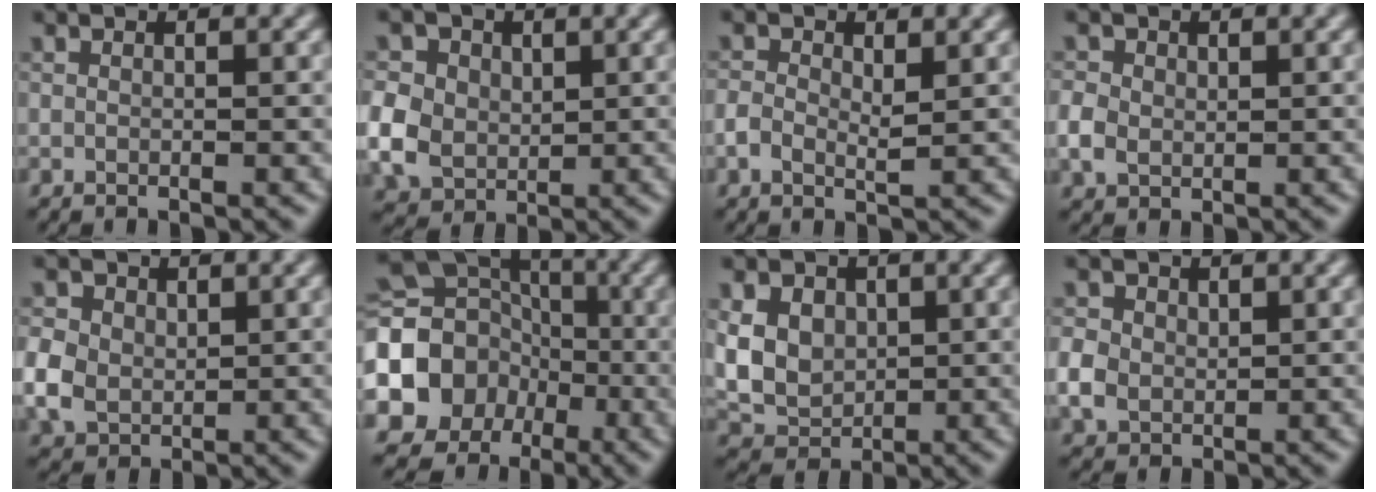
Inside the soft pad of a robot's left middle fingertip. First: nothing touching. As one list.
[{"total": 5.8, "force": [0.6, 5.0, 3.0], "torque": [-0.076, 0.012, 0.001]}, {"total": 2.1, "force": [0.0, 1.2, 1.7], "torque": [-0.038, 0.000, -0.003]}, {"total": 2.3, "force": [0.1, 2.0, 1.2], "torque": [-0.028, 0.000, 0.000]}, {"total": 3.9, "force": [0.3, 3.3, 2.0], "torque": [-0.051, 0.001, 0.004]}, {"total": 13.0, "force": [-3.2, 11.4, 5.4], "torque": [-0.117, -0.013, -0.076]}, {"total": 5.9, "force": [1.3, 4.7, 3.3], "torque": [-0.062, 0.012, 0.017]}, {"total": 2.8, "force": [0.2, 2.5, 1.4], "torque": [-0.034, 0.000, 0.004]}]